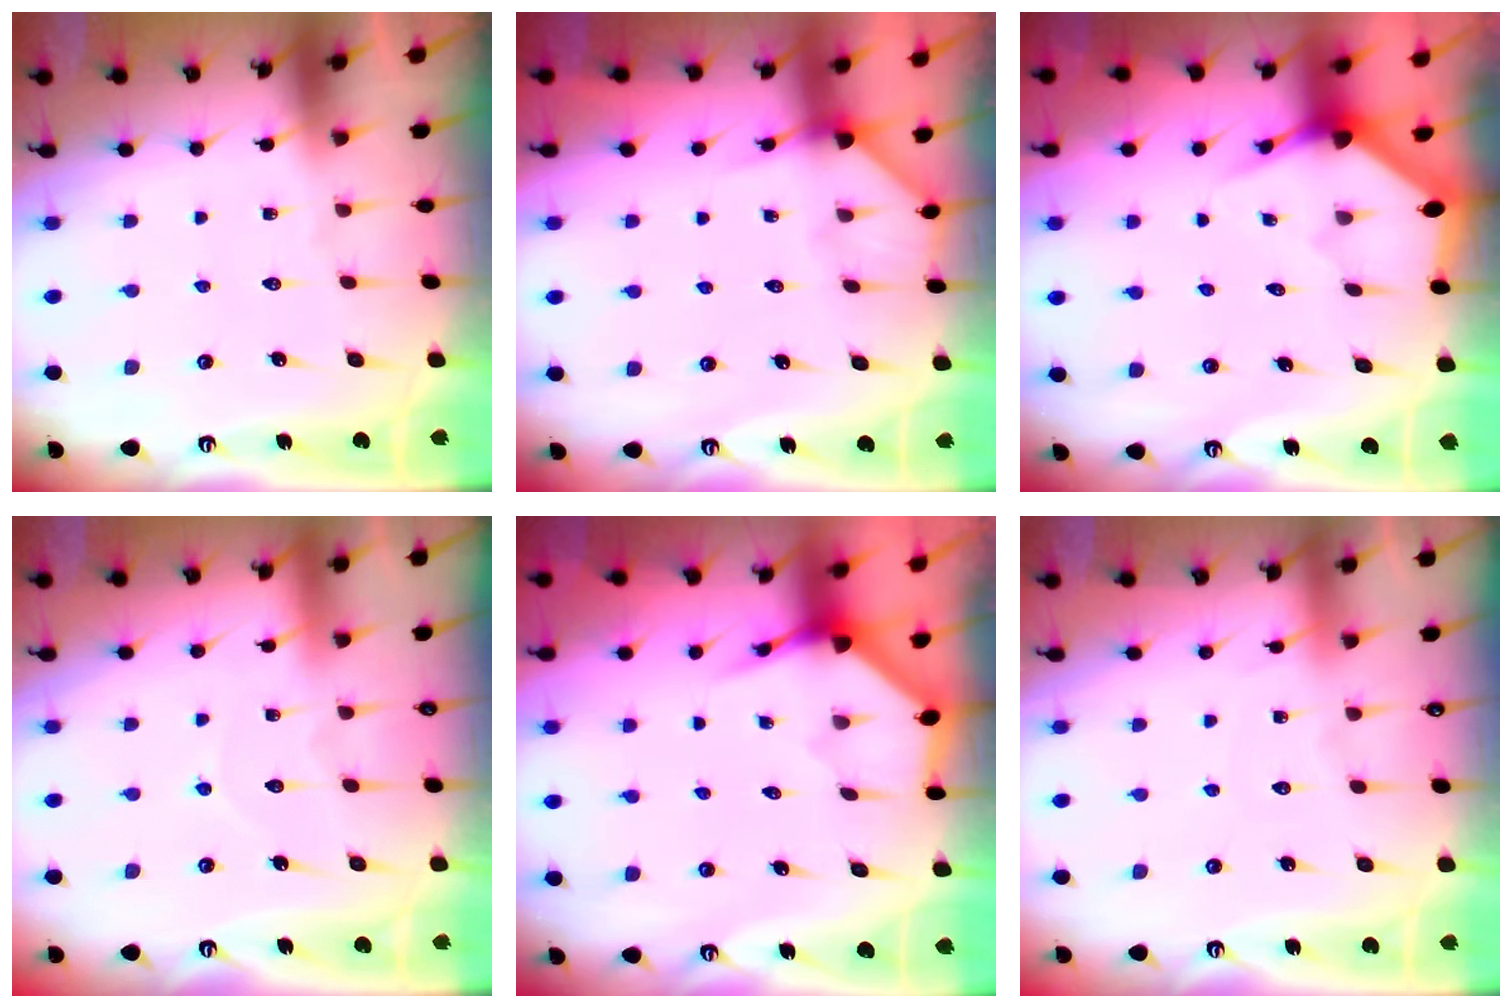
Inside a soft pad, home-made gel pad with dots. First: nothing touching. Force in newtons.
{"total": 3.5, "press": 3.5, "slide": 0.4}
{"total": 3.5, "press": 3.5, "slide": 0.1}
{"total": 4.8, "press": 4.7, "slide": 0.4}
{"total": 3.9, "press": 3.9, "slide": 0.3}
{"total": 2.7, "press": 2.6, "slide": 0.4}